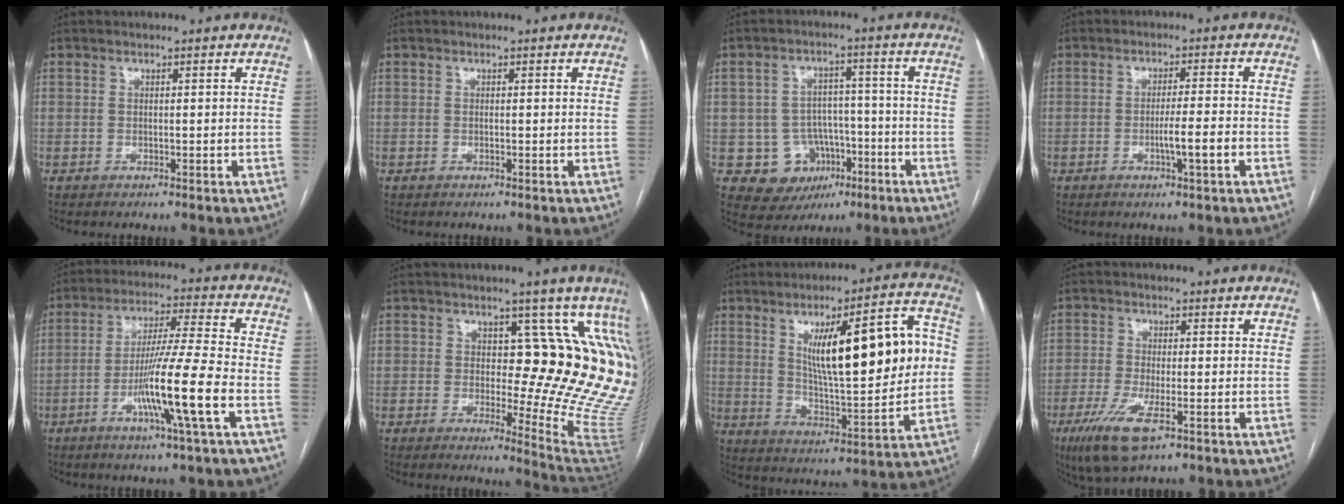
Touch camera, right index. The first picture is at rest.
{"total": 0.0}
{"total": 9.0, "force": [-3.2, 8.1, 2.3], "torque": [-0.027, 0.024, -0.037]}
{"total": 4.8, "force": [-1.7, -0.2, 4.5], "torque": [-0.073, -0.005, -0.029]}
{"total": 12.8, "force": [-4.4, -1.6, 11.9], "torque": [-0.221, -0.013, -0.085]}
{"total": 14.4, "force": [5.8, 4.8, 12.2], "torque": [-0.141, -0.029, 0.056]}
{"total": 20.1, "force": [3.8, 3.9, 19.3], "torque": [-0.286, 0.020, 0.064]}
{"total": 7.9, "force": [-4.0, 1.7, 6.5], "torque": [-0.134, -0.023, -0.072]}